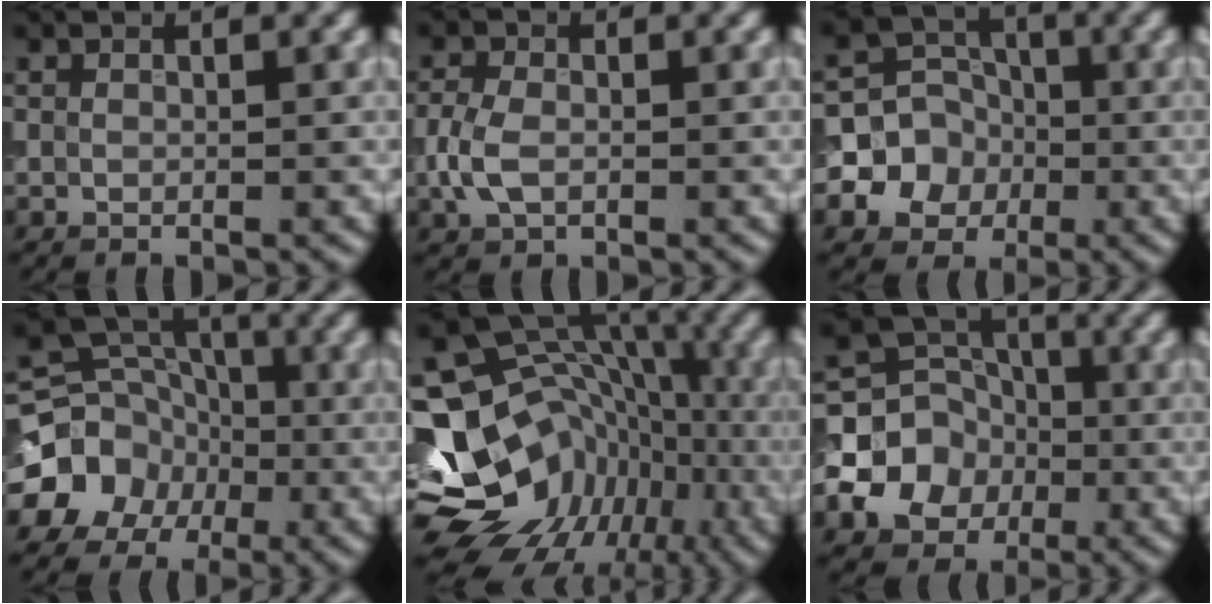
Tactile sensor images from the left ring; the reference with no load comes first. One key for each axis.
{"total": 3.1, "fx": -0.6, "fy": 2.1, "fz": 2.1, "tx": -0.053, "ty": -0.001, "tz": -0.015}
{"total": 7.5, "fx": -1.7, "fy": 7.0, "fz": 1.8, "tx": -0.020, "ty": 0.011, "tz": -0.058}
{"total": 11.3, "fx": -3.9, "fy": 10.0, "fz": 3.7, "tx": -0.060, "ty": -0.020, "tz": -0.081}
{"total": 17.8, "fx": -5.3, "fy": 14.3, "fz": 9.2, "tx": -0.151, "ty": 0.003, "tz": -0.068}
{"total": 7.3, "fx": -1.7, "fy": 6.4, "fz": 3.0, "tx": -0.034, "ty": -0.001, "tz": -0.058}